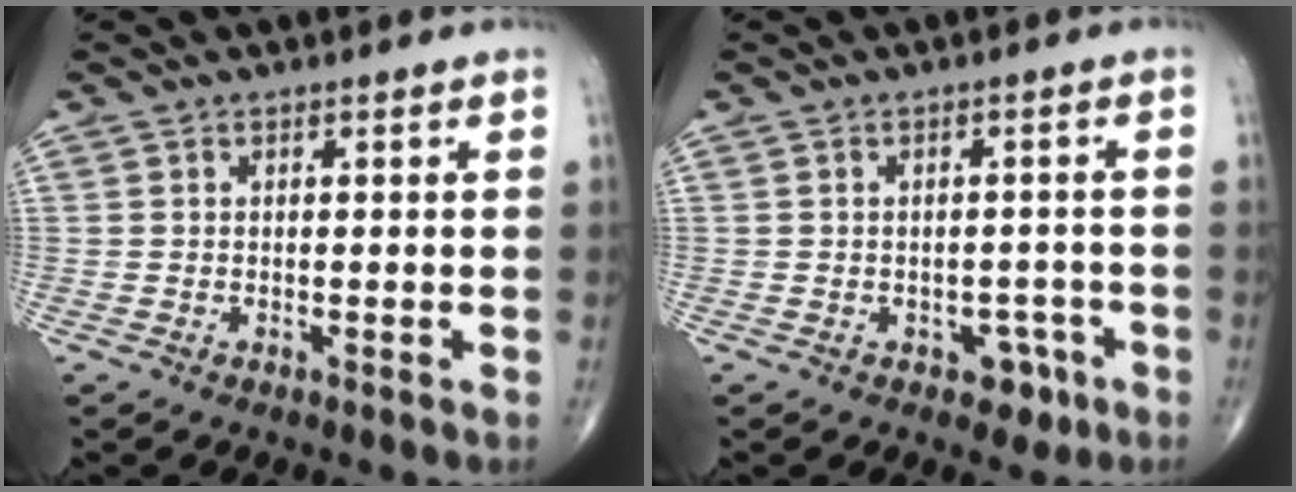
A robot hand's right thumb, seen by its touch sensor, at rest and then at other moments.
{"total": 3.9, "force": [-2.0, 2.8, 2.0], "torque": [-0.004, 0.013, -0.022]}